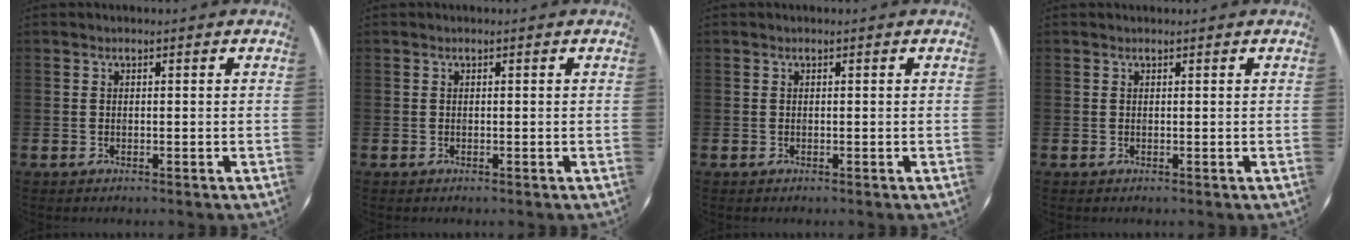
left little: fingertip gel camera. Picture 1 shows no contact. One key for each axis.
{"total": 0.0}
{"total": 0.0}
{"total": 0.0}